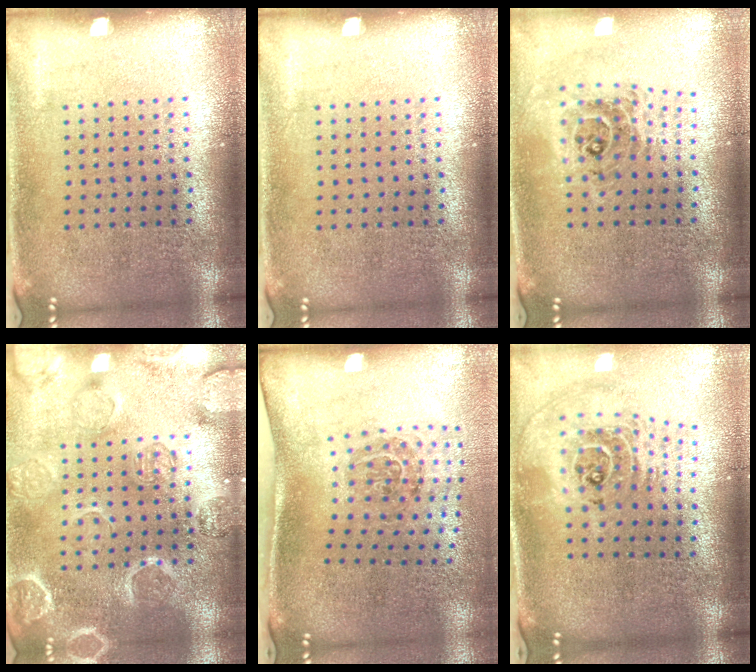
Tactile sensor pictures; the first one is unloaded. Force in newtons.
{"total": 0.0}
{"total": 0.9, "press": 0.9, "slide": 0.1}
{"total": 2.7, "press": 2.7, "slide": 0.1}
{"total": 1.7, "press": 1.1, "slide": 1.4}
{"total": 2.4, "press": 1.8, "slide": 1.6}